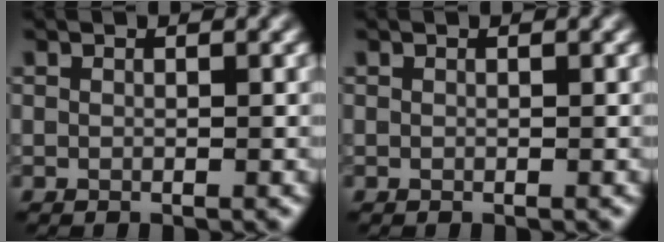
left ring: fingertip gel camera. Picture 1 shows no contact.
{"total": 0.0}